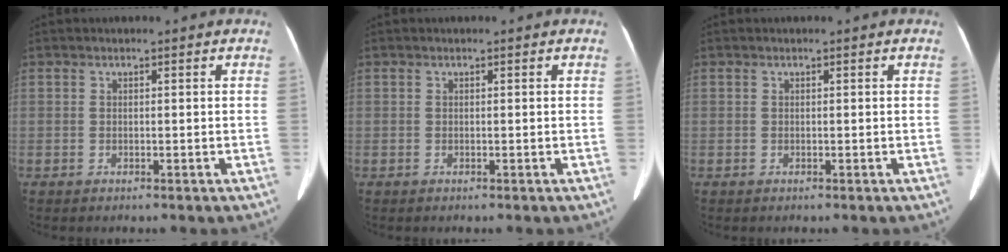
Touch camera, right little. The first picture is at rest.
{"total": 0.0}
{"total": 0.0}